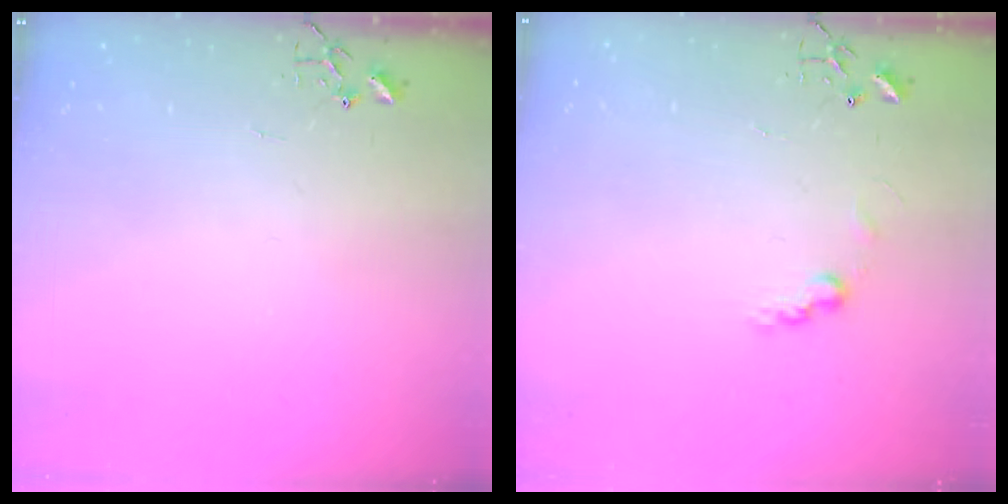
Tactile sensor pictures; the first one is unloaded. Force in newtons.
{"total": 6.4, "press": 6.4, "slide": 0.5}